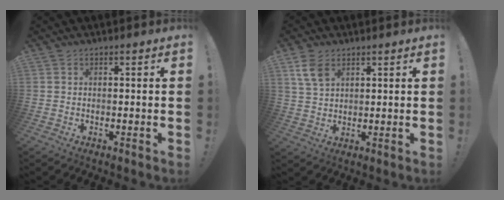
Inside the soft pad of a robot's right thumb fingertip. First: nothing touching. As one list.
[{"total": 6.5, "force": [3.7, 3.8, 3.9], "torque": [-0.075, -0.009, 0.073]}]